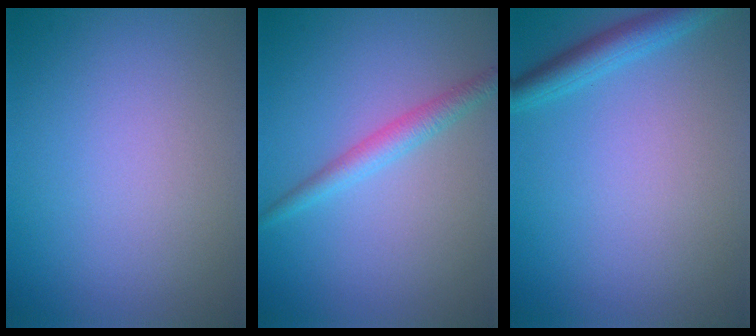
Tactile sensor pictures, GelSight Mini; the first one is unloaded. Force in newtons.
{"total": 2.3, "press": 2.2, "slide": 0.1}
{"total": 2.7, "press": 2.7, "slide": 0.2}